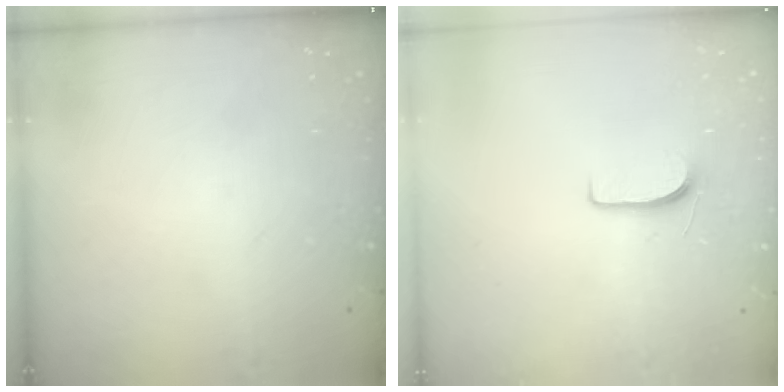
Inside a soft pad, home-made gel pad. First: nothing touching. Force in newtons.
{"total": 5.4, "press": 5.4, "slide": 0.6}